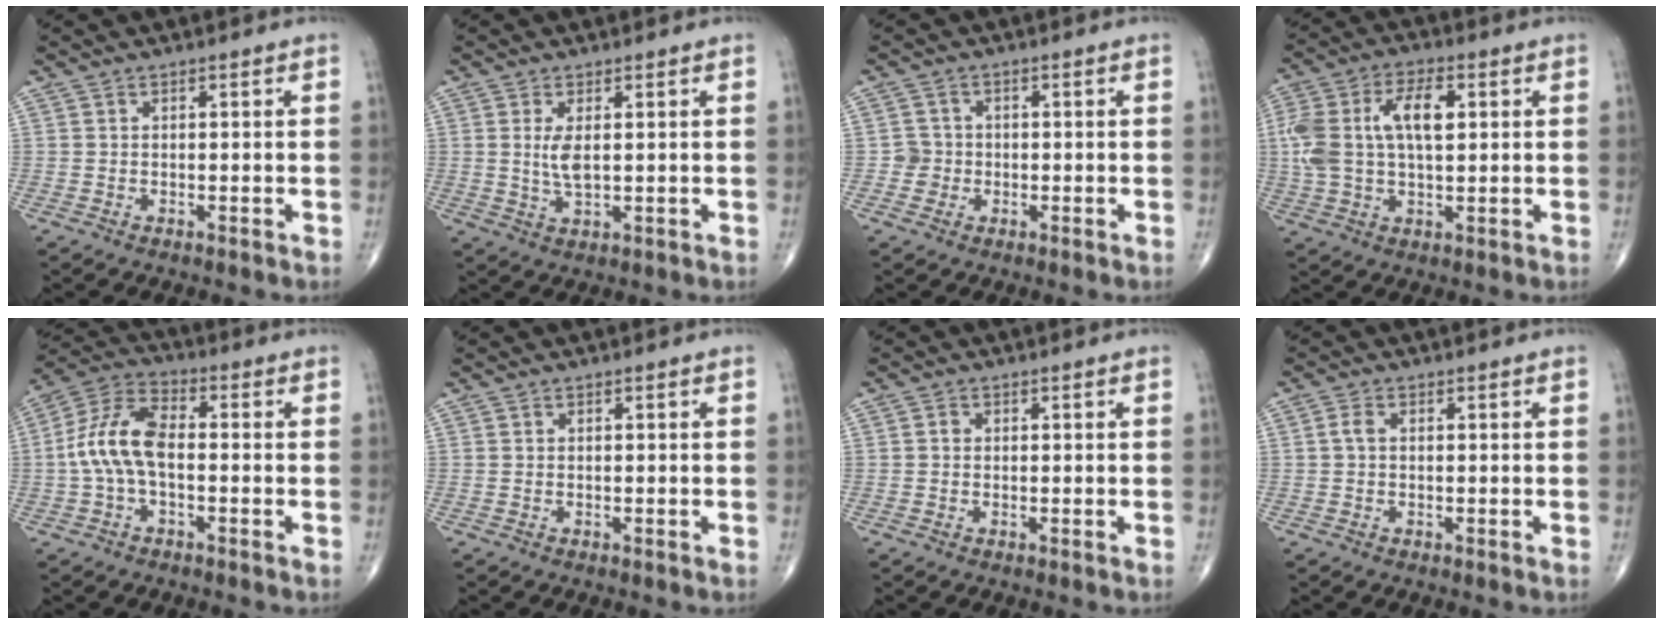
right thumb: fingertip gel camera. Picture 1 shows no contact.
{"total": 3.8, "force": [0.7, 1.4, 3.5], "torque": [-0.075, -0.012, 0.019]}
{"total": 2.7, "force": [-0.6, 2.6, 0.1], "torque": [0.018, 0.009, -0.014]}
{"total": 13.8, "force": [2.4, 7.2, 11.6], "torque": [-0.244, 0.020, 0.046]}
{"total": 10.8, "force": [-0.9, 5.7, 9.1], "torque": [-0.190, 0.035, -0.025]}
{"total": 0.0}
{"total": 0.9, "force": [0.1, 0.9, 0.4], "torque": [-0.003, 0.002, -0.001]}
{"total": 1.7, "force": [0.1, 1.1, 1.3], "torque": [-0.025, 0.005, 0.001]}